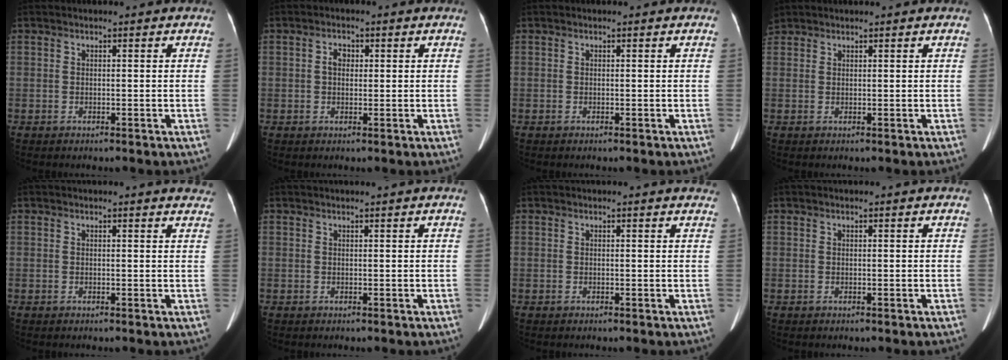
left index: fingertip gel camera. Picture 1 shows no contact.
{"total": 1.9, "force": [0.3, 1.2, 1.4], "torque": [-0.026, 0.009, 0.004]}
{"total": 0.0}
{"total": 1.7, "force": [1.5, 0.7, 0.3], "torque": [-0.018, 0.014, 0.034]}
{"total": 4.1, "force": [3.9, 0.6, 0.9], "torque": [-0.005, -0.012, 0.019]}
{"total": 0.5, "force": [0.5, -0.1, 0.2], "torque": [-0.005, 0.000, 0.012]}
{"total": 3.0, "force": [2.9, 0.5, 0.6], "torque": [-0.008, -0.005, 0.011]}
{"total": 0.0}